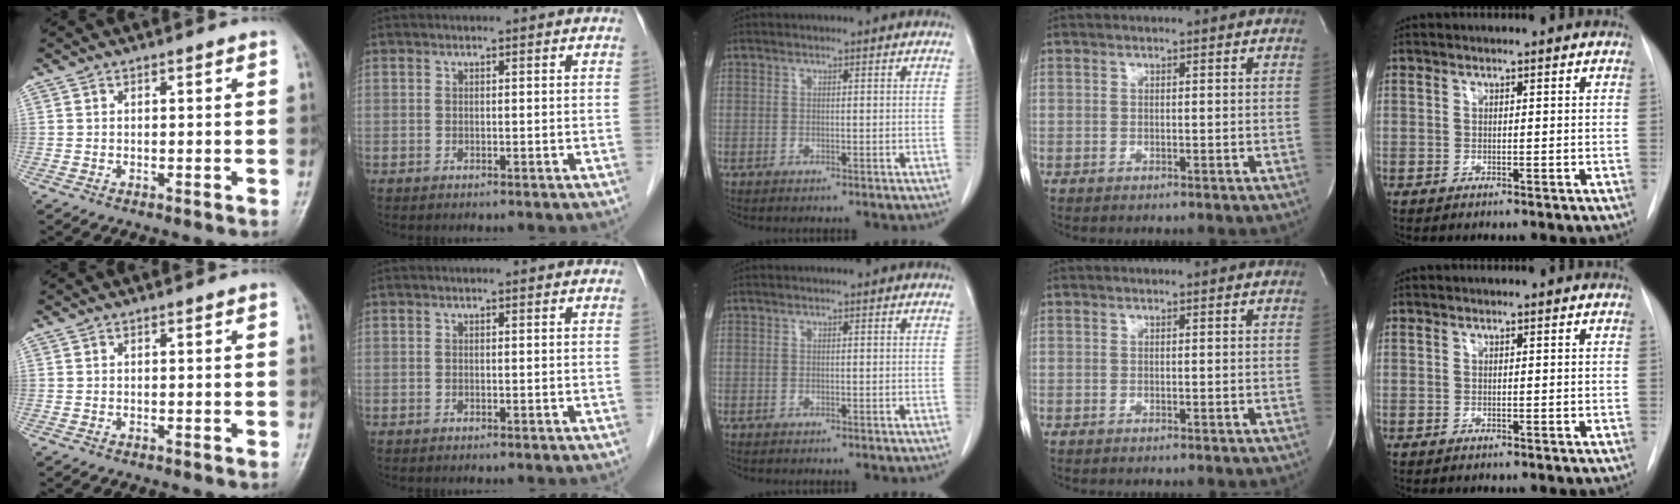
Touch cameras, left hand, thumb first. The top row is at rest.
{}